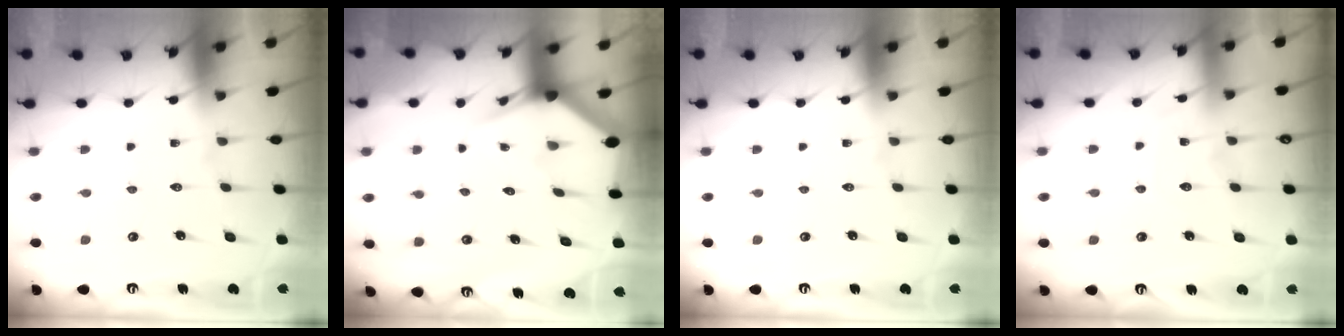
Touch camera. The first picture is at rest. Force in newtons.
{"total": 2.9, "press": 2.9, "slide": 0.2}
{"total": 0.0}
{"total": 4.7, "press": 4.6, "slide": 0.5}